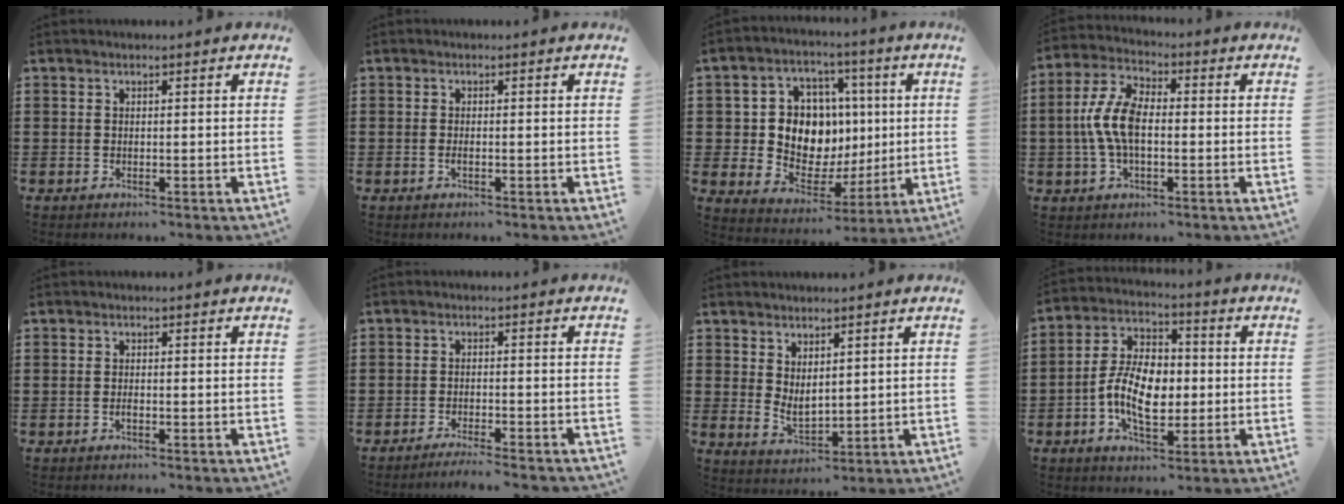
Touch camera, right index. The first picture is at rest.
{"total": 0.9, "force": [-0.3, 0.2, 0.8], "torque": [-0.016, -0.004, -0.004]}
{"total": 10.4, "force": [1.6, 8.9, 5.1], "torque": [-0.111, 0.008, 0.038]}
{"total": 8.1, "force": [-0.8, 4.0, 7.0], "torque": [-0.169, 0.000, -0.024]}
{"total": 0.9, "force": [-0.4, 0.2, 0.7], "torque": [-0.015, -0.005, -0.007]}
{"total": 2.5, "force": [-2.4, -0.3, 0.6], "torque": [-0.013, 0.000, -0.049]}
{"total": 3.2, "force": [1.8, 1.8, 2.0], "torque": [-0.044, -0.001, 0.034]}
{"total": 9.7, "force": [-1.4, 5.9, 7.6], "torque": [-0.173, 0.010, -0.032]}